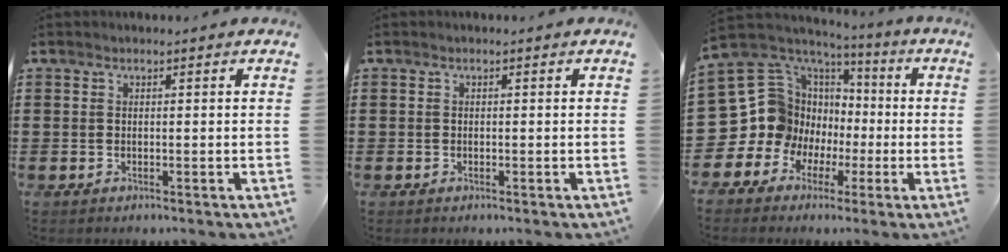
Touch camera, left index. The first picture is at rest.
{"total": 0.6, "force": [-0.4, 0.3, 0.1], "torque": [-0.003, 0.001, -0.009]}
{"total": 11.0, "force": [-0.9, 10.9, 1.2], "torque": [-0.085, -0.038, 0.003]}